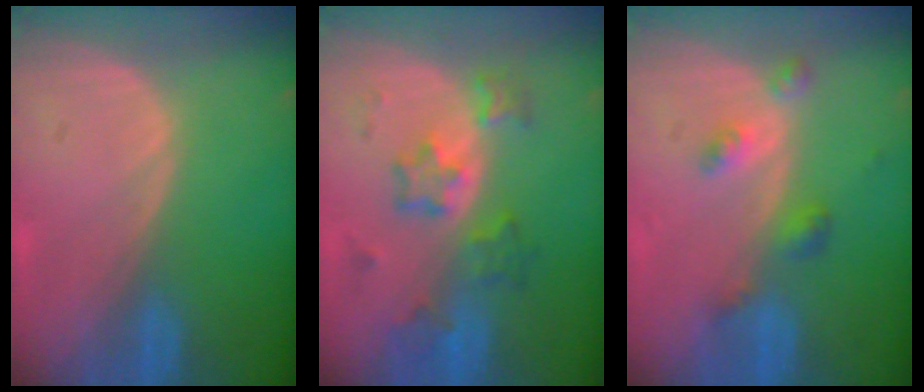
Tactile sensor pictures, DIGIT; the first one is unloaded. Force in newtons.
{"total": 6.3, "press": 6.3, "slide": 0.5}
{"total": 4.2, "press": 3.8, "slide": 1.8}